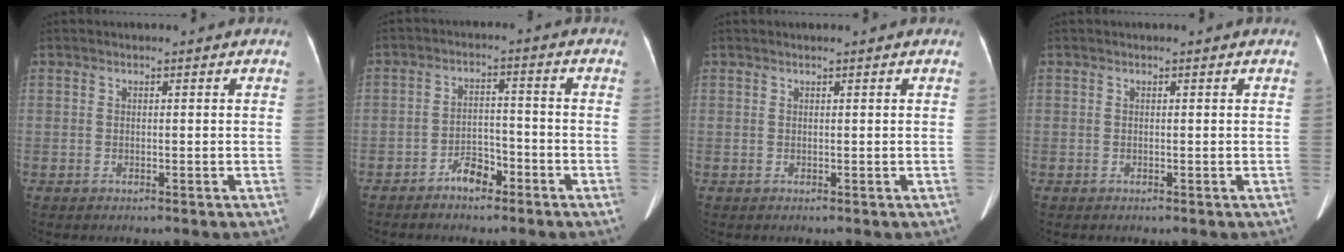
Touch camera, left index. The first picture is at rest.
{"total": 4.2, "force": [-3.1, 1.9, 2.1], "torque": [-0.038, 0.011, -0.051]}
{"total": 0.7, "force": [0.6, -0.1, 0.4], "torque": [-0.008, 0.009, 0.013]}
{"total": 0.0}